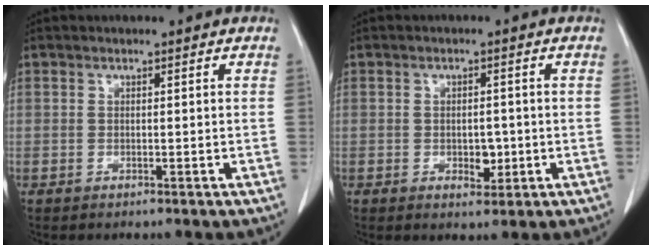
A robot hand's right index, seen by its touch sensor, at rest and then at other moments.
{"total": 3.1, "force": [-0.7, 1.8, 2.4], "torque": [-0.032, 0.000, -0.003]}